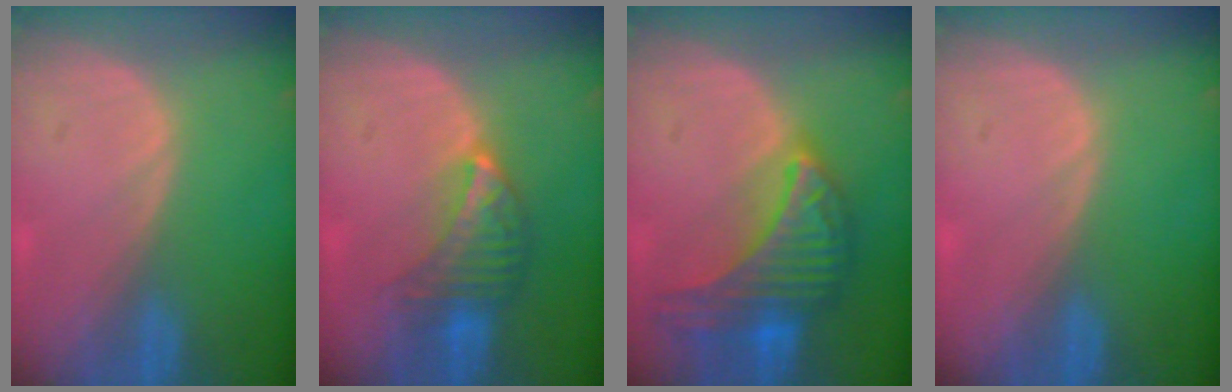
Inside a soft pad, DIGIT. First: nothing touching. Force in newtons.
{"total": 6.8, "press": 6.1, "slide": 2.9}
{"total": 9.9, "press": 9.9, "slide": 0.6}
{"total": 0.0}